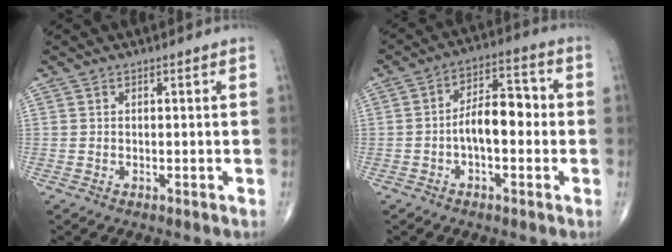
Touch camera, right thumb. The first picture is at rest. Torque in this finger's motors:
{"motor_torque": [1.37, 1.44, 1.17, -0.11, 0.13]}